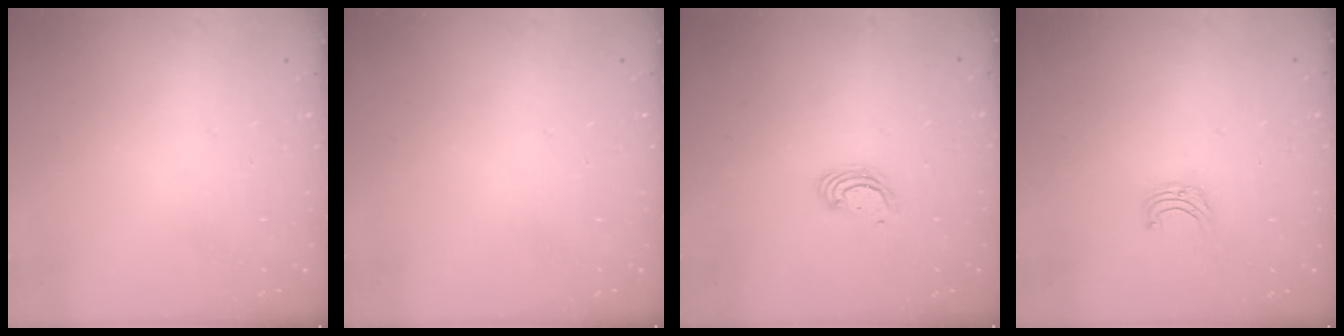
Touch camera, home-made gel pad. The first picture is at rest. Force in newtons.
{"total": 0.0}
{"total": 3.2, "press": 3.2, "slide": 0.1}
{"total": 4.9, "press": 4.8, "slide": 0.5}